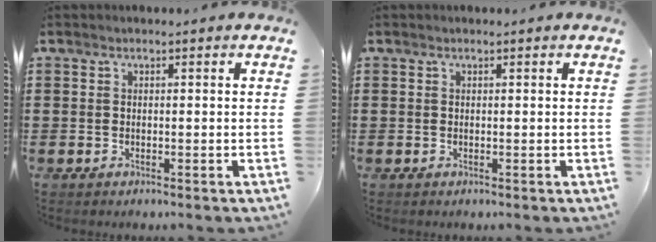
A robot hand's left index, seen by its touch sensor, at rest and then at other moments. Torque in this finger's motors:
{"motor_torque": [0.01, 0.01, 0.02, 0.00]}